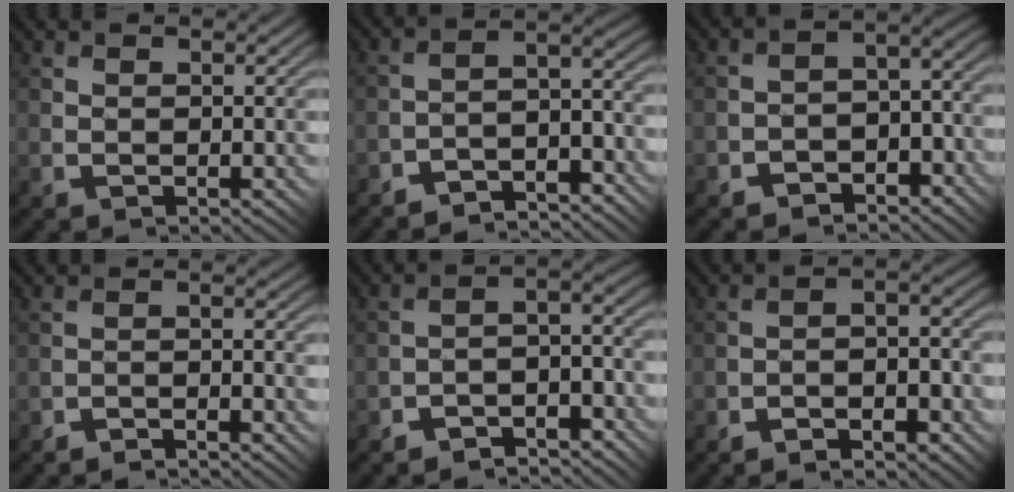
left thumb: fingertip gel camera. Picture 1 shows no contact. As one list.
[{"total": 5.9, "force": [-5.1, 1.4, 2.5], "torque": [-0.023, 0.004, -0.102]}, {"total": 4.6, "force": [-3.4, 2.4, 1.9], "torque": [-0.017, -0.001, -0.065]}, {"total": 2.7, "force": [-2.6, -0.2, 0.8], "torque": [-0.013, 0.013, -0.050]}, {"total": 6.1, "force": [-5.3, 1.6, 2.7], "torque": [-0.023, 0.000, -0.104]}, {"total": 6.2, "force": [-4.0, 2.1, 4.2], "torque": [-0.062, 0.002, -0.069]}]